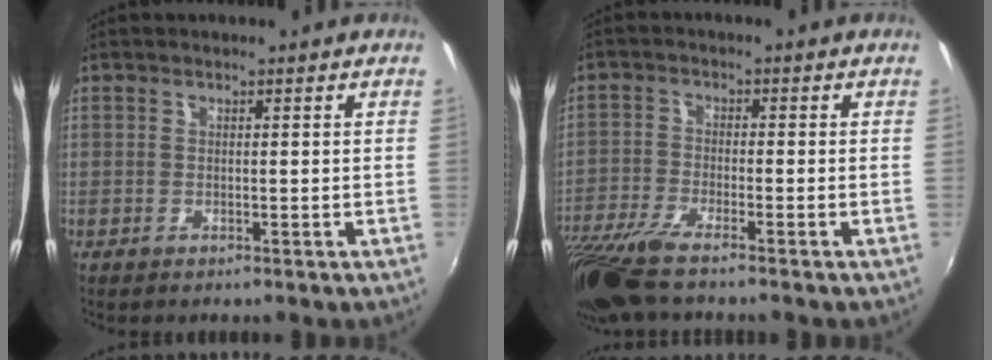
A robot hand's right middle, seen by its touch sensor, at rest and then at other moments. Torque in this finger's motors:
{"motor_torque": [1.01, -1.13, 0.39, 0.12]}